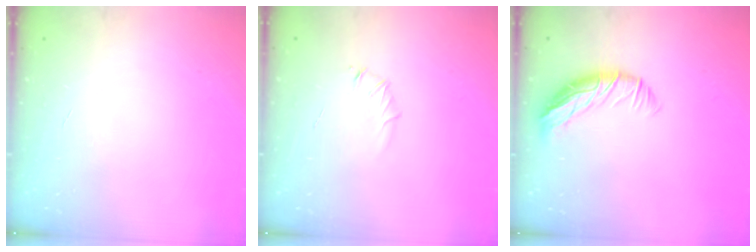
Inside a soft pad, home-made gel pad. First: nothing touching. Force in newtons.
{"total": 2.7, "press": 2.6, "slide": 0.8}
{"total": 9.3, "press": 9.2, "slide": 1.6}